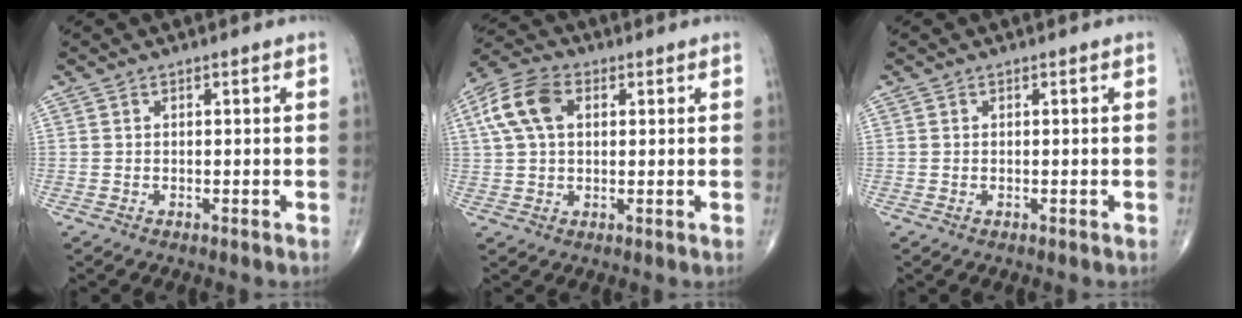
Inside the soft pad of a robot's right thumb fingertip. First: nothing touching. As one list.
[{"total": 9.8, "force": [2.7, 6.2, 7.1], "torque": [-0.144, 0.021, 0.044]}, {"total": 0.0}]